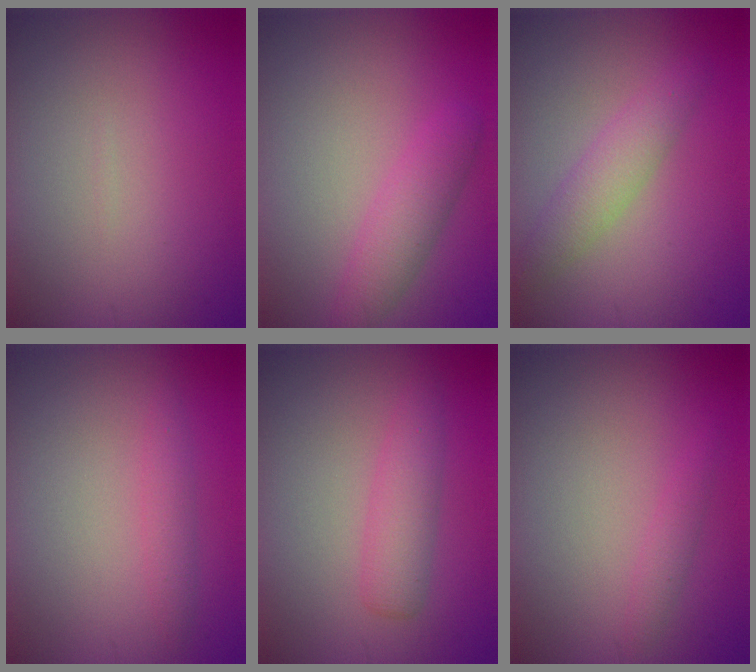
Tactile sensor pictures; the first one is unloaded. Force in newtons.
{"total": 3.1, "press": 3.1, "slide": 0.1}
{"total": 2.8, "press": 2.8, "slide": 0.1}
{"total": 1.4, "press": 1.4, "slide": 0.1}
{"total": 2.8, "press": 2.7, "slide": 0.2}
{"total": 1.1, "press": 1.1, "slide": 0.1}